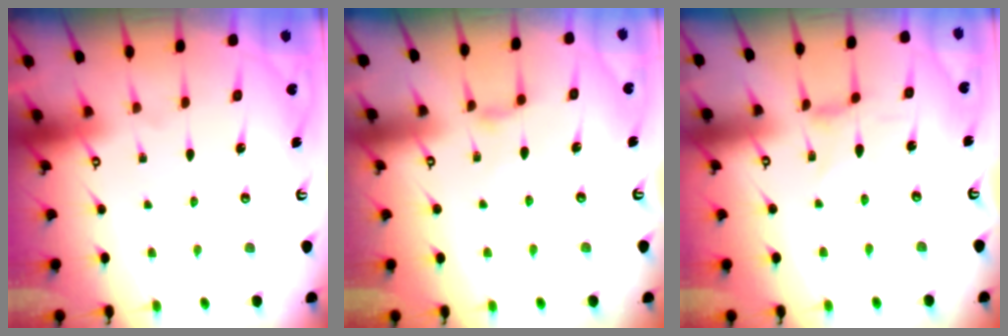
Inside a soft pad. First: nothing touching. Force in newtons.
{"total": 3.3, "press": 3.2, "slide": 0.5}
{"total": 0.0}